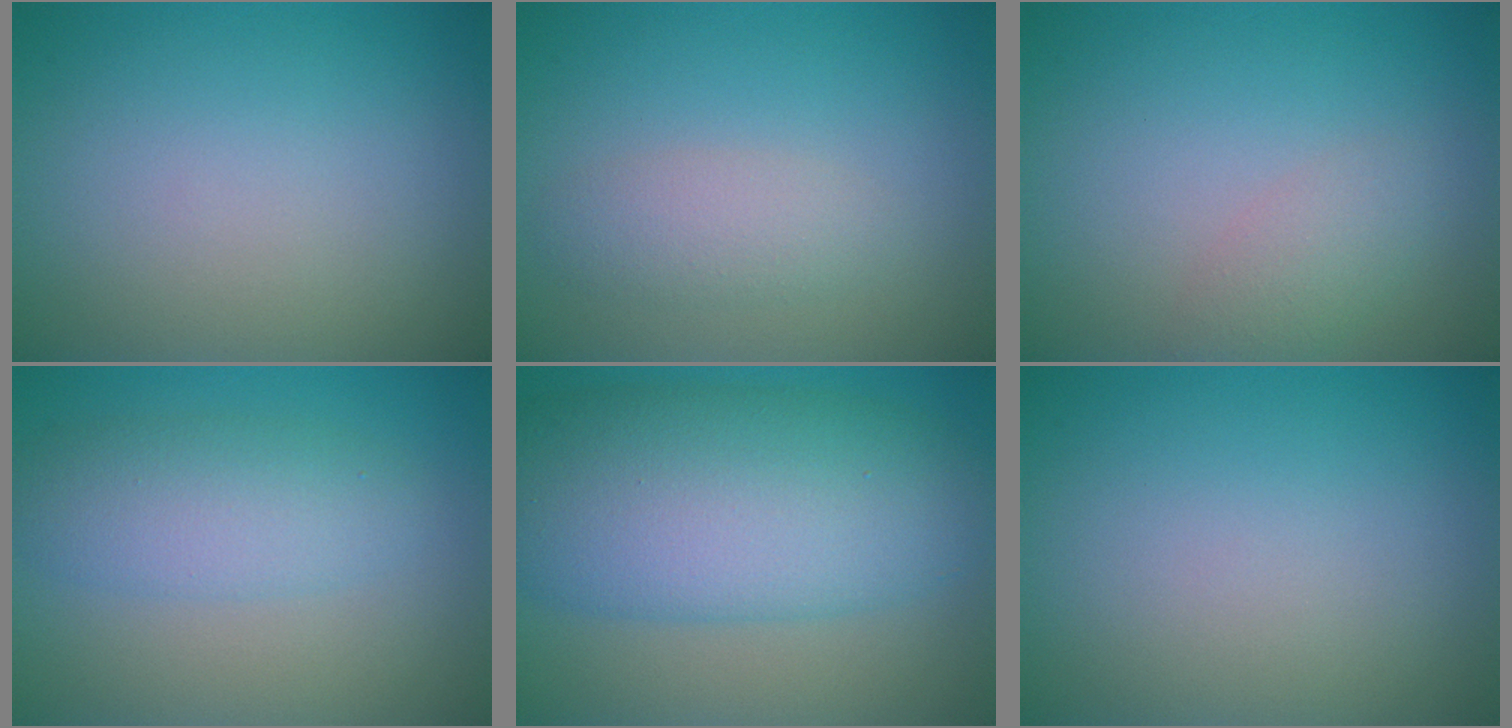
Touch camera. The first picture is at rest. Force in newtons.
{"total": 2.3, "press": 2.3, "slide": 0.1}
{"total": 2.0, "press": 2.0, "slide": 0.1}
{"total": 4.0, "press": 4.0, "slide": 0.3}
{"total": 11.5, "press": 11.5, "slide": 0.2}
{"total": 0.0}